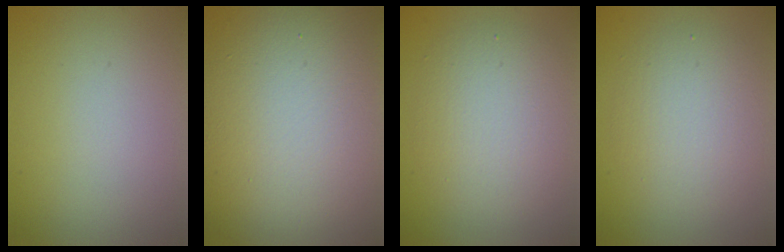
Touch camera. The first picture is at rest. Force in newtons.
{"total": 21.6, "press": 21.6, "slide": 0.7}
{"total": 5.0, "press": 5.0, "slide": 0.2}
{"total": 4.0, "press": 4.0, "slide": 0.2}